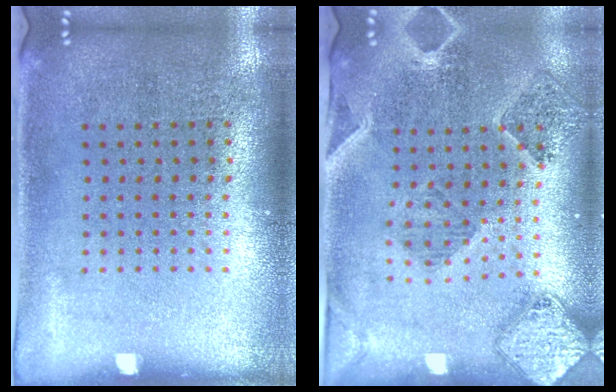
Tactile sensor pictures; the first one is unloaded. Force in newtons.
{"total": 1.5, "press": 1.5, "slide": 0.2}